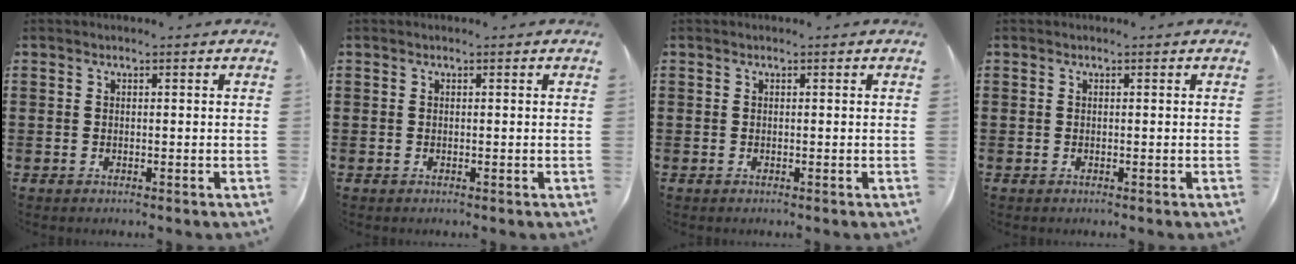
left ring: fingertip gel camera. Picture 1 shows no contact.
{"total": 0.0}
{"total": 0.0}
{"total": 0.0}